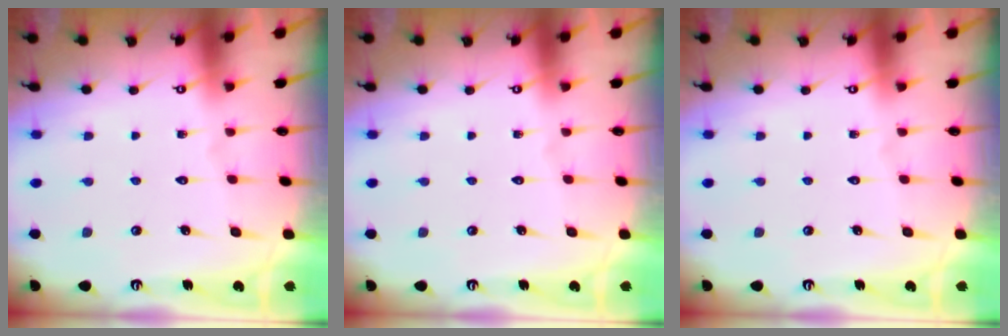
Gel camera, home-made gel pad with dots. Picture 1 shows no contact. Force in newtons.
{"total": 0.0}
{"total": 0.0}